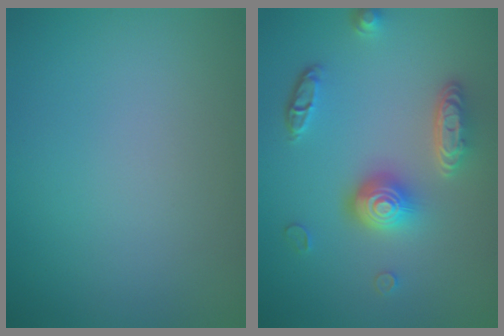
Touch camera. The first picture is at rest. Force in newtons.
{"total": 4.7, "press": 3.7, "slide": 3.0}